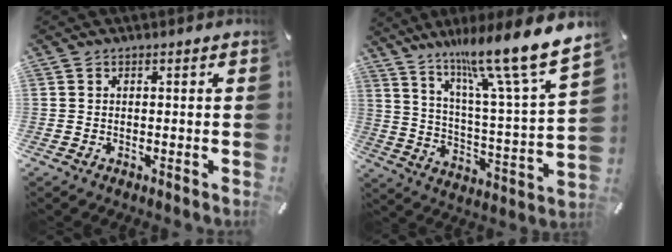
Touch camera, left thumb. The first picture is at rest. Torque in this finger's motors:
{"motor_torque": [3.23, 1.78, 0.36, -0.57, 0.29]}